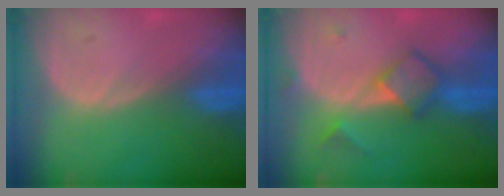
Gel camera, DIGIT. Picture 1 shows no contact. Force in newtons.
{"total": 5.0, "press": 5.0, "slide": 0.5}